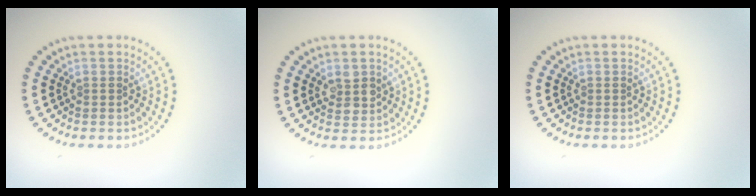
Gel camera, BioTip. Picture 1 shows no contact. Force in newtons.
{"total": 2.2, "press": 2.1, "slide": 0.7}
{"total": 0.0}